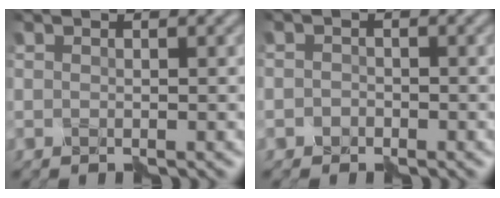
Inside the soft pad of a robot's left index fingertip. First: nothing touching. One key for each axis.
{"total": 0.8, "fx": -0.3, "fy": 0.8, "fz": 0.1, "tx": 0.012, "ty": 0.001, "tz": -0.011}